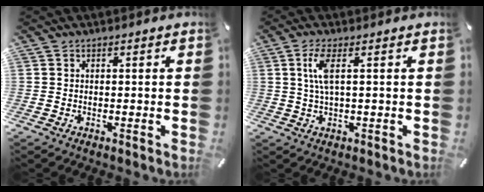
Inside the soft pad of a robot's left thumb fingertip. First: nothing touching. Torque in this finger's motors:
{"motor_torque": [0.17, 0.14, 0.75, -0.32, 0.29]}